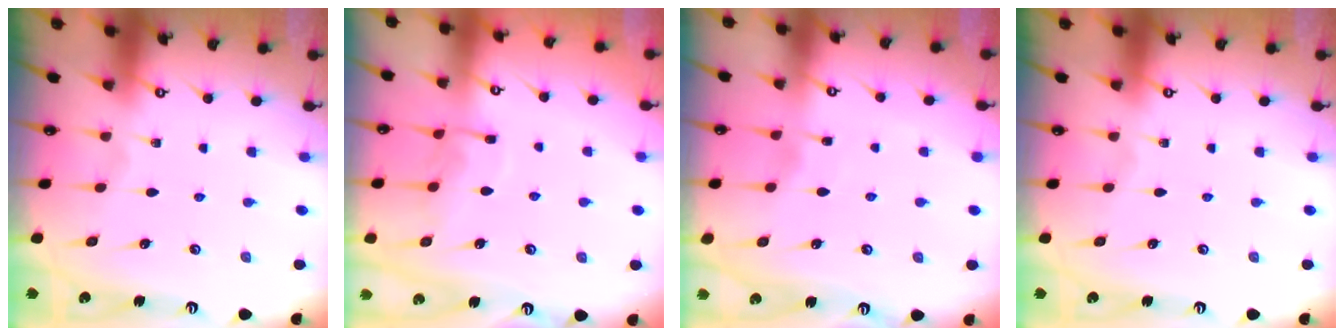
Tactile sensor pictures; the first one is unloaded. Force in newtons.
{"total": 7.3, "press": 7.3, "slide": 0.7}
{"total": 3.2, "press": 3.2, "slide": 0.5}
{"total": 0.0}